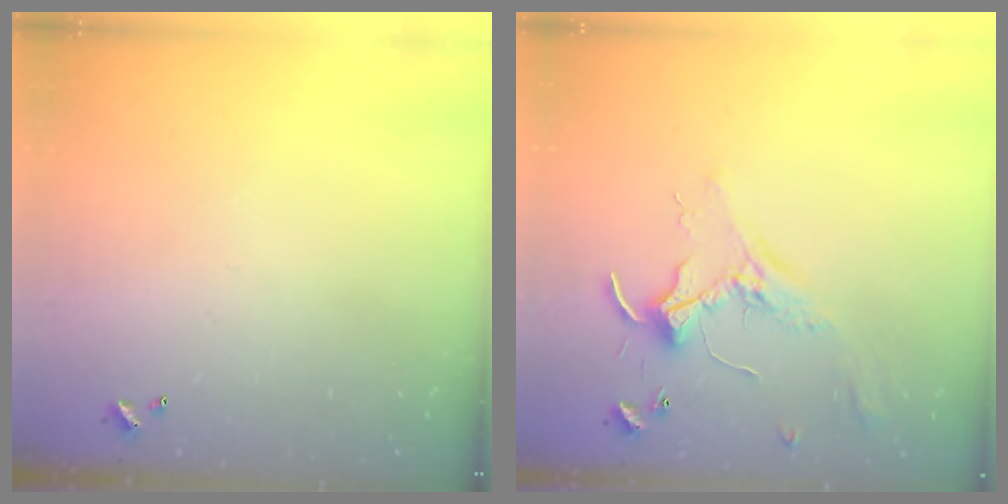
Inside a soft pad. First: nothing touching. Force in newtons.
{"total": 2.3, "press": 2.3, "slide": 0.5}